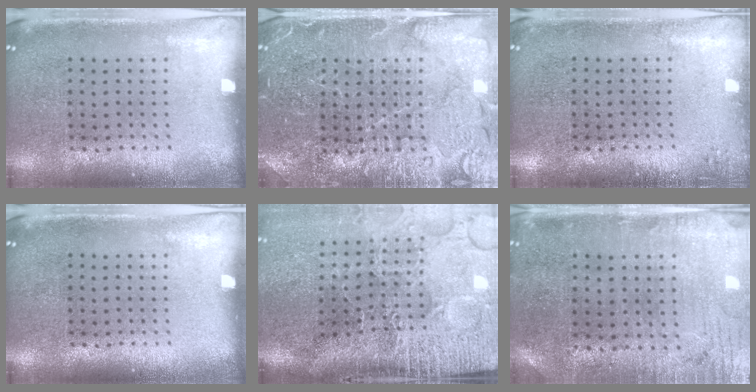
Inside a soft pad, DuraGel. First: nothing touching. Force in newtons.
{"total": 4.4, "press": 4.3, "slide": 1.0}
{"total": 1.0, "press": 1.0, "slide": 0.2}
{"total": 0.0}
{"total": 5.0, "press": 4.0, "slide": 2.9}
{"total": 0.6, "press": 0.4, "slide": 0.5}